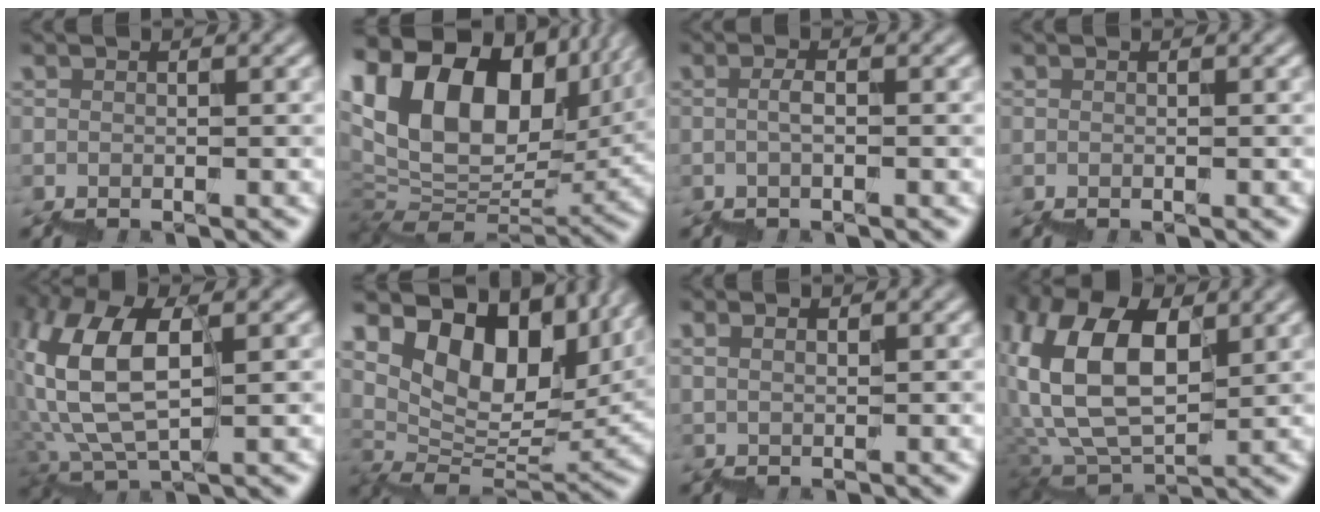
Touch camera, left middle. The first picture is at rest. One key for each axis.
{"total": 16.2, "fx": 9.4, "fy": 9.4, "fz": 9.2, "tx": -0.167, "ty": 0.040, "tz": 0.172}
{"total": 0.9, "fx": -0.2, "fy": 0.2, "fz": 0.9, "tx": -0.013, "ty": 0.005, "tz": -0.008}
{"total": 0.0}
{"total": 6.8, "fx": 3.1, "fy": 1.9, "fz": 5.7, "tx": -0.133, "ty": 0.009, "tz": 0.054}
{"total": 12.4, "fx": 9.0, "fy": 5.7, "fz": 6.5, "tx": -0.095, "ty": -0.002, "tz": 0.173}
{"total": 1.0, "fx": 0.9, "fy": 0.0, "fz": 0.4, "tx": 0.005, "ty": -0.004, "tz": 0.019}
{"total": 9.7, "fx": 5.0, "fy": 4.9, "fz": 6.7, "tx": -0.160, "ty": 0.023, "tz": 0.091}